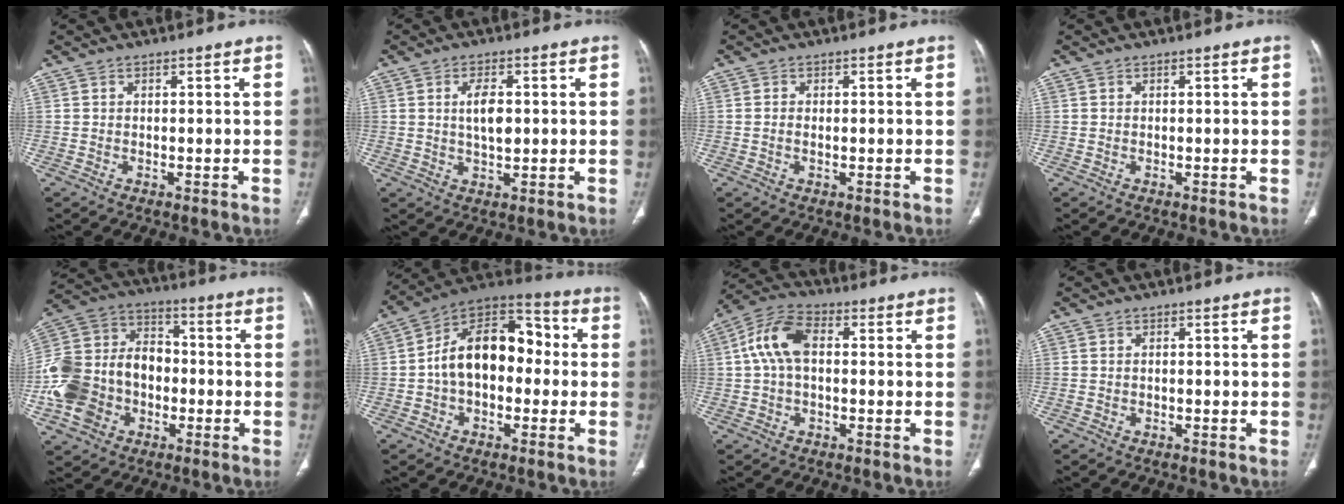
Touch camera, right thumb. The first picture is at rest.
{"total": 4.9, "force": [0.8, 2.4, 4.2], "torque": [-0.075, -0.003, 0.013]}
{"total": 1.0, "force": [0.0, 0.6, 0.8], "torque": [-0.021, 0.003, 0.000]}
{"total": 0.0}
{"total": 18.3, "force": [-4.7, 14.5, 10.2], "torque": [-0.189, 0.052, -0.085]}
{"total": 16.9, "force": [-0.2, 11.0, 12.8], "torque": [-0.173, 0.049, -0.017]}
{"total": 9.3, "force": [0.9, 5.5, 7.4], "torque": [-0.152, 0.028, 0.011]}
{"total": 0.0}